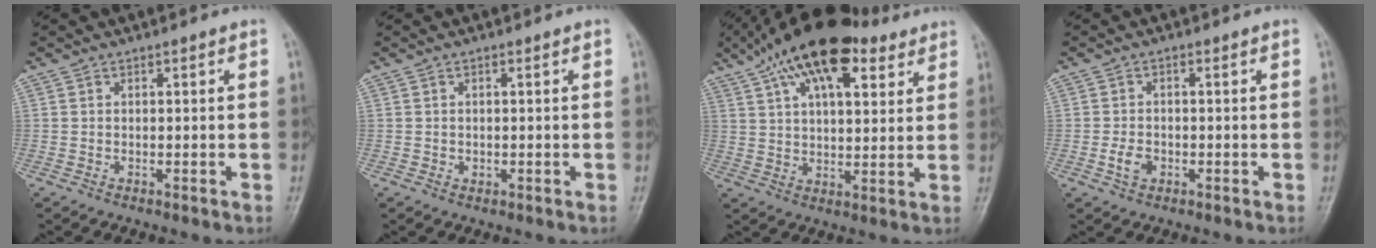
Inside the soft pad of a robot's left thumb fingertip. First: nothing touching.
{"total": 0.9, "force": [0.0, 0.8, 0.4], "torque": [-0.004, 0.001, 0.001]}
{"total": 17.9, "force": [10.6, 7.7, 12.2], "torque": [-0.184, -0.006, 0.173]}
{"total": 3.0, "force": [-1.0, 2.2, 1.9], "torque": [-0.031, 0.005, -0.018]}